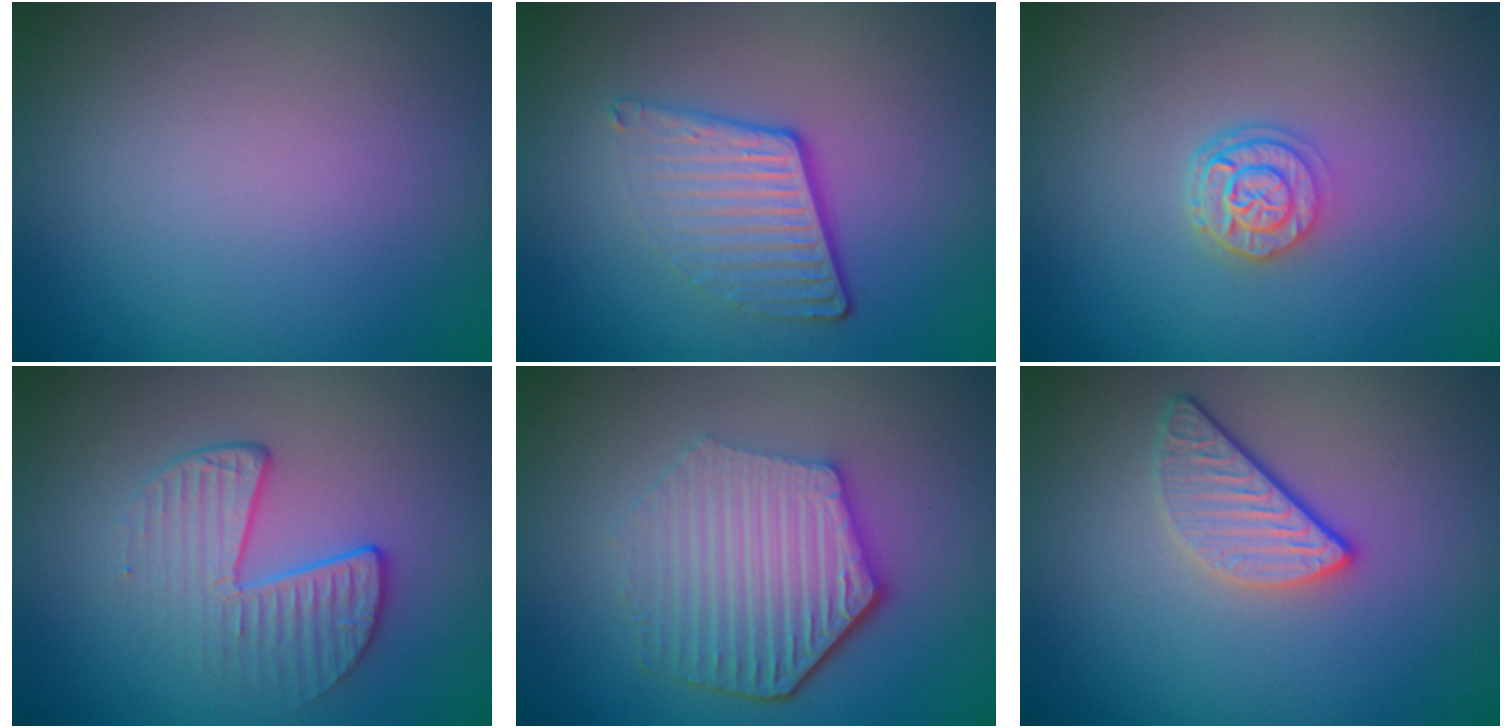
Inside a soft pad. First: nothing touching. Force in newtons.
{"total": 3.9, "press": 2.7, "slide": 2.8}
{"total": 2.6, "press": 2.1, "slide": 1.5}
{"total": 2.8, "press": 2.0, "slide": 1.9}
{"total": 5.9, "press": 4.5, "slide": 3.8}
{"total": 2.9, "press": 2.3, "slide": 1.7}